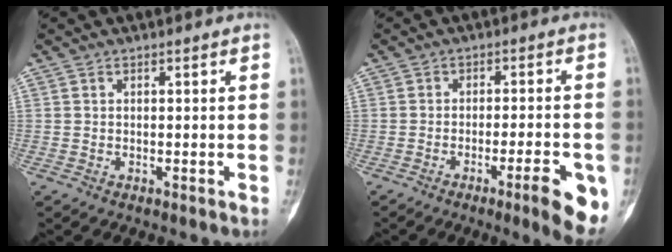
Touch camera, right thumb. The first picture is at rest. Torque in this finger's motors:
{"motor_torque": [0.07, 0.57, 0.02, 0.16, 0.07]}